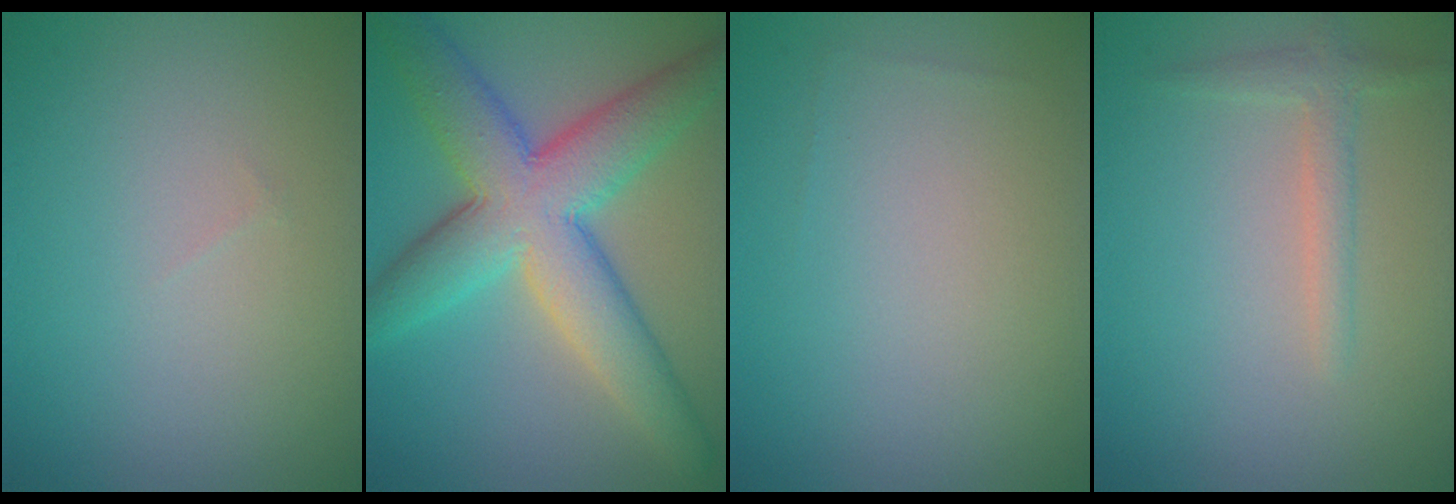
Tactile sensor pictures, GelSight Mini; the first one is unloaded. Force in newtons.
{"total": 9.6, "press": 9.6, "slide": 0.3}
{"total": 0.0}
{"total": 1.8, "press": 1.7, "slide": 0.1}